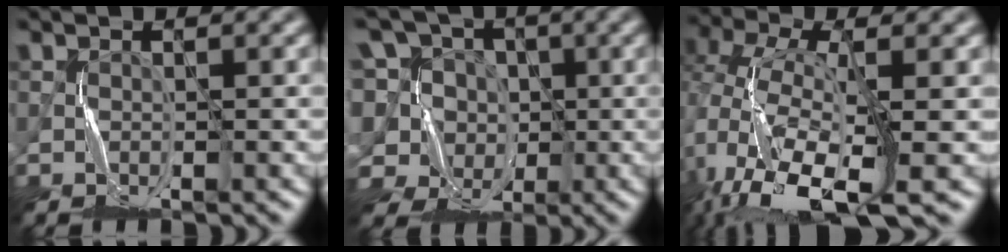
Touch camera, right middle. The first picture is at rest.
{"total": 10.3, "force": [-0.1, 9.2, 4.7], "torque": [-0.133, 0.043, -0.044]}
{"total": 11.6, "force": [-4.1, 4.2, 10.0], "torque": [-0.215, -0.005, -0.074]}